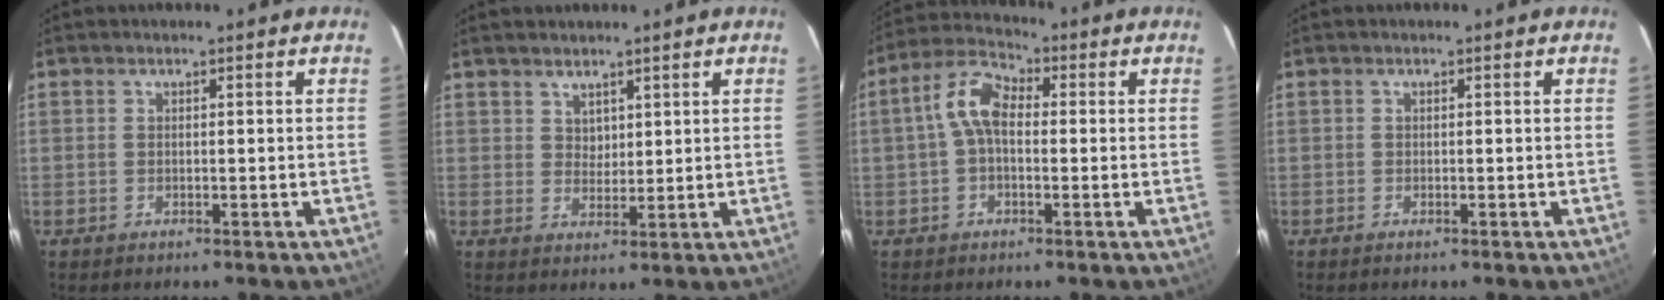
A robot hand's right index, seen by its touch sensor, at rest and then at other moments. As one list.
[{"total": 3.2, "force": [2.3, 2.2, 0.6], "torque": [0.001, 0.006, 0.041]}, {"total": 7.0, "force": [0.0, 4.0, 5.7], "torque": [-0.120, 0.027, -0.003]}, {"total": 0.0}]